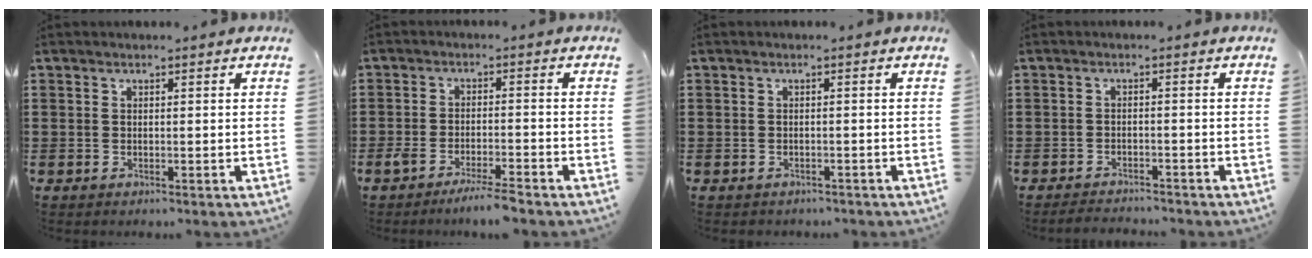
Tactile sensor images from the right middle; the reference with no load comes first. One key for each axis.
{"total": 4.2, "fx": -3.6, "fy": 0.1, "fz": 2.2, "tx": -0.042, "ty": -0.005, "tz": -0.068}
{"total": 0.7, "fx": -0.7, "fy": 0.3, "fz": 0.0, "tx": -0.002, "ty": 0.001, "tz": -0.015}
{"total": 2.1, "fx": -2.1, "fy": 0.2, "fz": 0.1, "tx": -0.008, "ty": 0.001, "tz": -0.044}